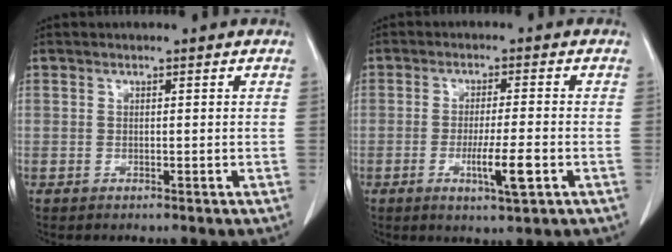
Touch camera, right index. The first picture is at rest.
{"total": 6.1, "force": [-2.1, 0.1, 5.7], "torque": [-0.099, -0.010, -0.032]}